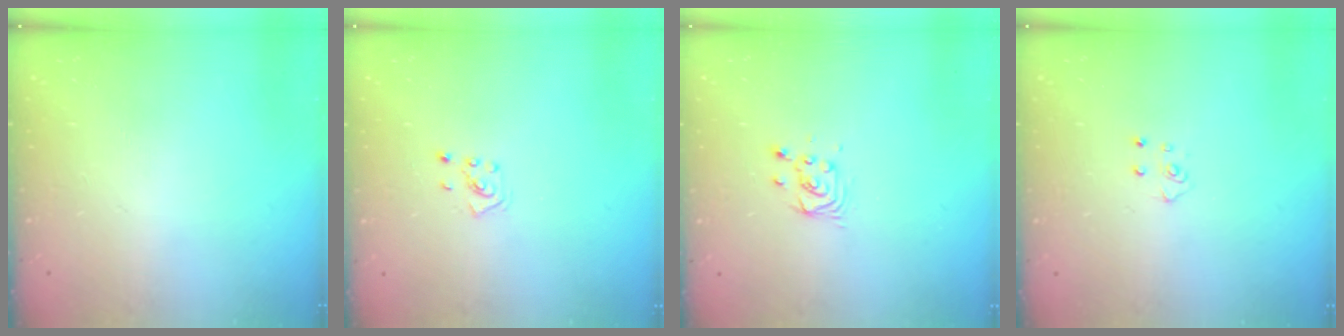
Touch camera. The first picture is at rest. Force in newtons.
{"total": 2.2, "press": 2.2, "slide": 0.3}
{"total": 3.4, "press": 3.4, "slide": 0.4}
{"total": 4.6, "press": 4.6, "slide": 0.4}